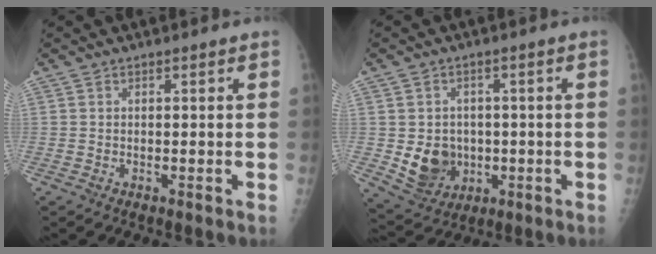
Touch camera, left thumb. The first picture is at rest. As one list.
[{"total": 8.6, "force": [-1.0, 7.4, 4.1], "torque": [-0.033, 0.000, -0.002]}]